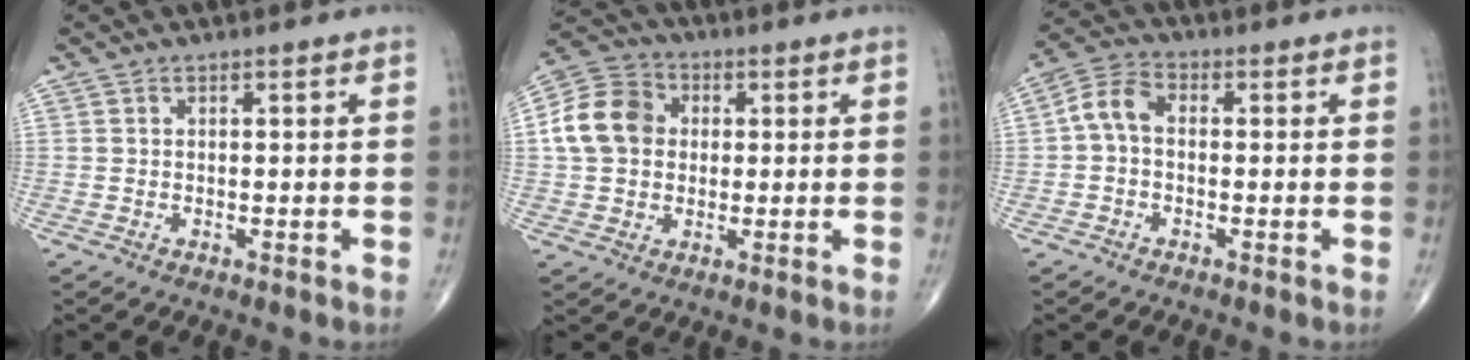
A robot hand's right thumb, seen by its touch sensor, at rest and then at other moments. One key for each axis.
{"total": 11.1, "fx": 1.2, "fy": 9.0, "fz": 6.3, "tx": -0.105, "ty": 0.022, "tz": 0.010}
{"total": 5.5, "fx": -0.2, "fy": 3.7, "fz": 4.2, "tx": -0.077, "ty": 0.019, "tz": -0.016}